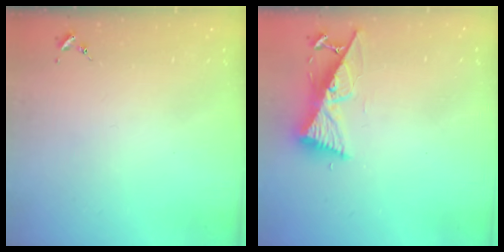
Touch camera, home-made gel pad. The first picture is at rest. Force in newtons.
{"total": 10.6, "press": 10.5, "slide": 1.2}